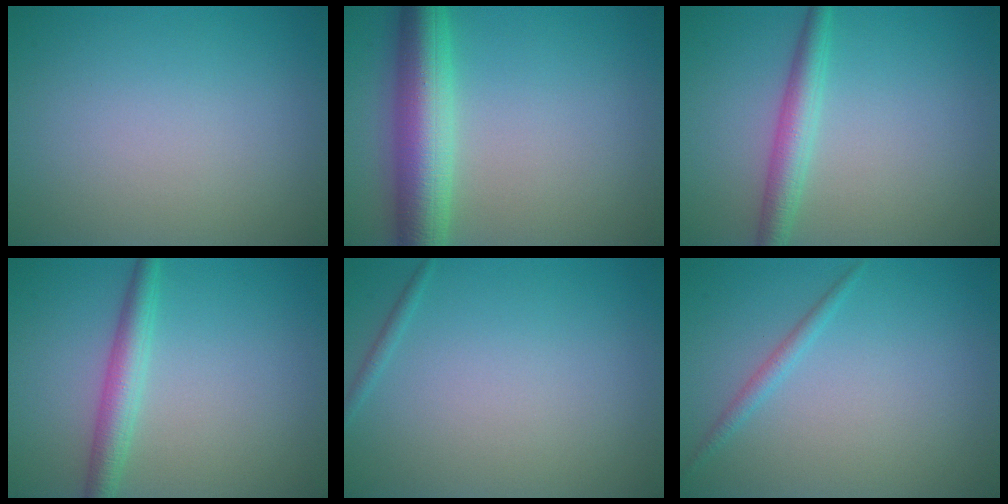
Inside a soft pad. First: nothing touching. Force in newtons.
{"total": 7.1, "press": 7.1, "slide": 0.1}
{"total": 3.0, "press": 3.0, "slide": 0.1}
{"total": 3.0, "press": 3.0, "slide": 0.1}
{"total": 0.6, "press": 0.6, "slide": 0.1}
{"total": 1.2, "press": 1.2, "slide": 0.0}